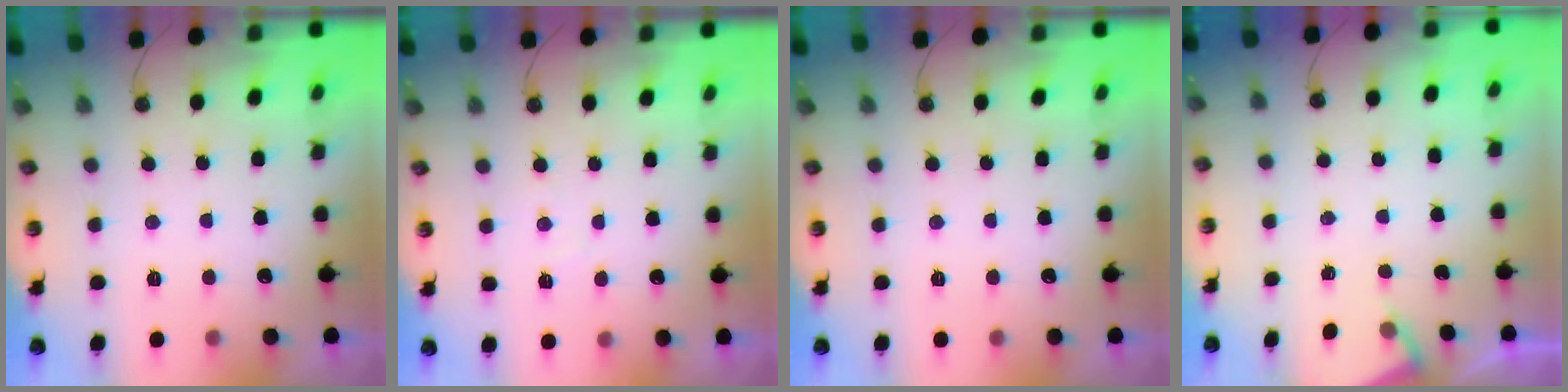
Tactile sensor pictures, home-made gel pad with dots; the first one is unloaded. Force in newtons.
{"total": 3.7, "press": 3.7, "slide": 0.6}
{"total": 0.0}
{"total": 2.3, "press": 2.3, "slide": 0.4}